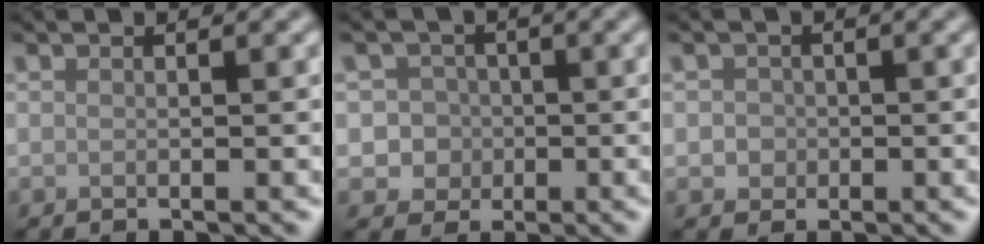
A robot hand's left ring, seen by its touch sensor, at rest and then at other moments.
{"total": 3.2, "force": [-0.6, 3.1, 0.8], "torque": [0.012, 0.009, -0.026]}
{"total": 1.5, "force": [-0.1, 1.4, 0.4], "torque": [0.007, -0.004, -0.004]}